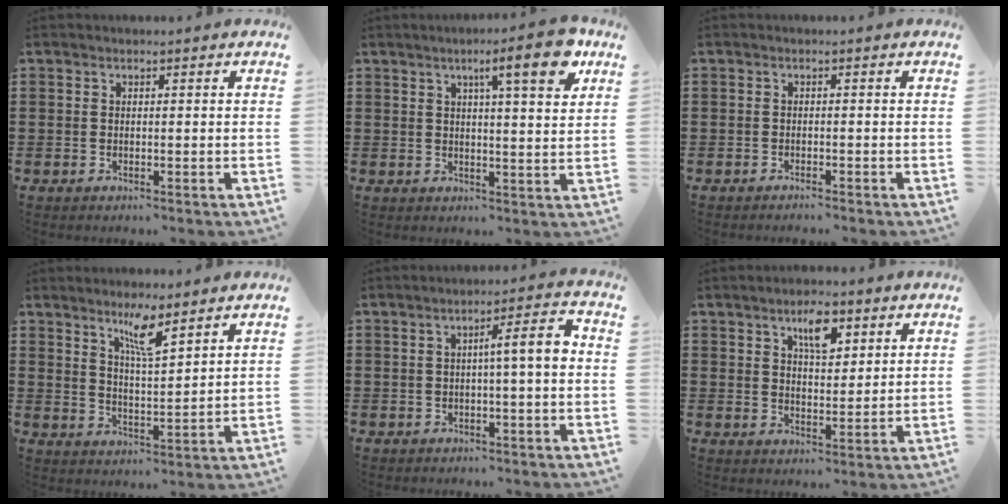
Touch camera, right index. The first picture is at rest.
{"total": 8.7, "force": [4.8, 1.2, 7.2], "torque": [-0.109, -0.008, 0.070]}
{"total": 0.8, "force": [-0.8, 0.0, 0.1], "torque": [-0.005, -0.001, -0.016]}
{"total": 5.5, "force": [4.1, 0.7, 3.6], "torque": [-0.067, -0.009, 0.067]}
{"total": 5.2, "force": [-0.1, 0.5, 5.2], "torque": [-0.088, 0.002, -0.010]}
{"total": 5.8, "force": [3.3, 2.4, 4.1], "torque": [-0.066, 0.000, 0.051]}